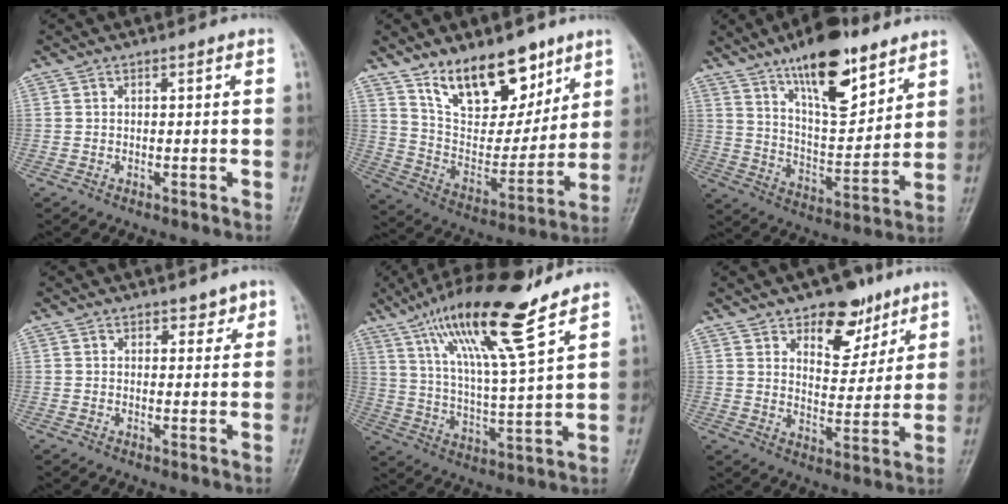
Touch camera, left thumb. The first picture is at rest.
{"total": 17.9, "force": [11.6, 9.2, 10.1], "torque": [-0.102, -0.071, 0.211]}
{"total": 17.6, "force": [11.3, 6.5, 11.7], "torque": [-0.152, -0.066, 0.194]}
{"total": 2.5, "force": [1.8, 1.5, 0.8], "torque": [0.012, -0.009, 0.021]}
{"total": 18.5, "force": [12.0, 3.0, 13.8], "torque": [-0.235, -0.050, 0.216]}
{"total": 11.2, "force": [7.1, 6.3, 6.0], "torque": [-0.047, -0.041, 0.111]}